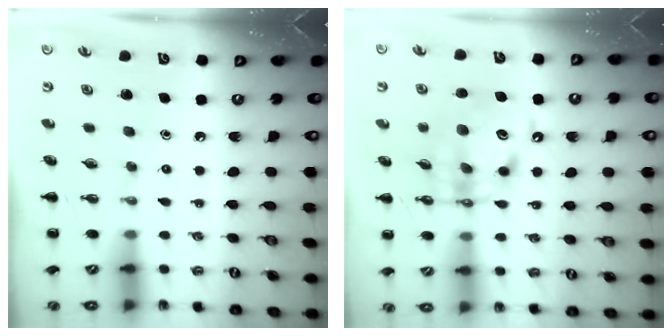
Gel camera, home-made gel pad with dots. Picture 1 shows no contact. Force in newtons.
{"total": 10.5, "press": 10.0, "slide": 3.0}